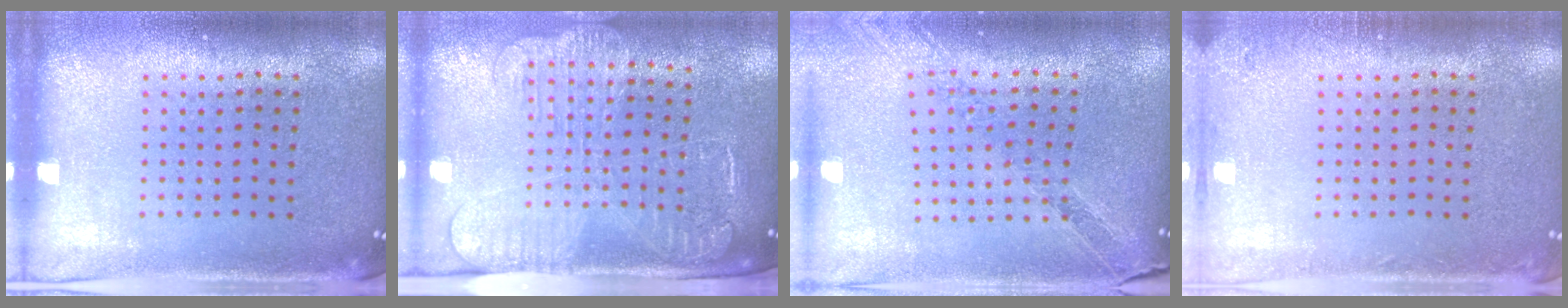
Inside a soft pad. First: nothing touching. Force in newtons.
{"total": 2.5, "press": 2.0, "slide": 1.4}
{"total": 1.1, "press": 1.1, "slide": 0.1}
{"total": 1.1, "press": 1.1, "slide": 0.1}